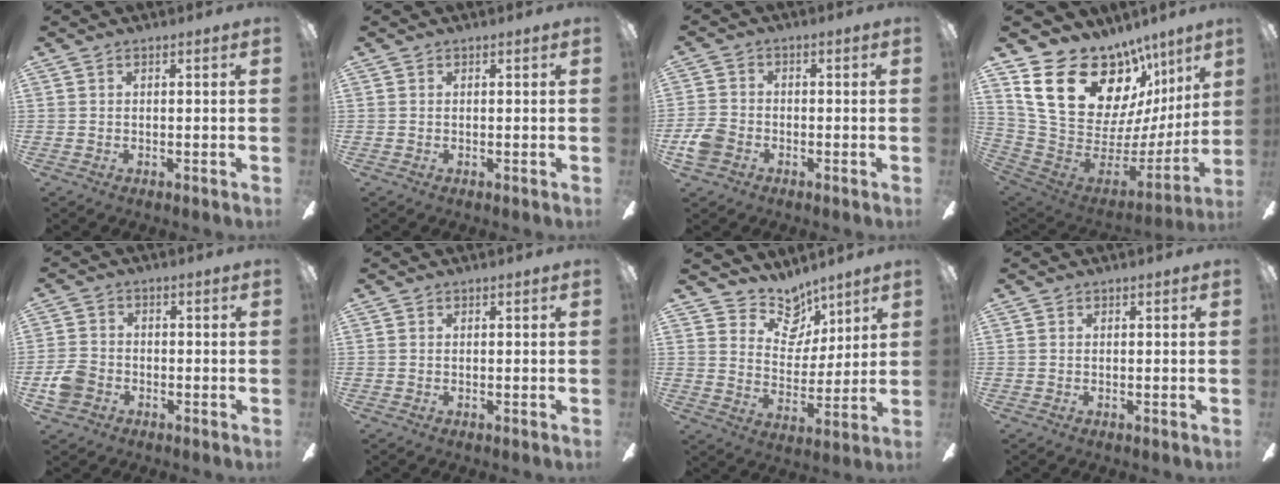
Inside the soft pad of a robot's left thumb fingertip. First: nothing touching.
{"total": 0.0}
{"total": 5.9, "force": [-2.7, 4.5, 2.8], "torque": [-0.061, 0.020, -0.049]}
{"total": 25.0, "force": [13.7, 15.1, 14.6], "torque": [-0.256, -0.087, 0.279]}
{"total": 6.0, "force": [-2.5, 4.8, 2.6], "torque": [-0.060, 0.021, -0.047]}
{"total": 0.0}
{"total": 10.8, "force": [8.5, 6.2, 2.7], "torque": [-0.045, -0.064, 0.162]}
{"total": 0.0}